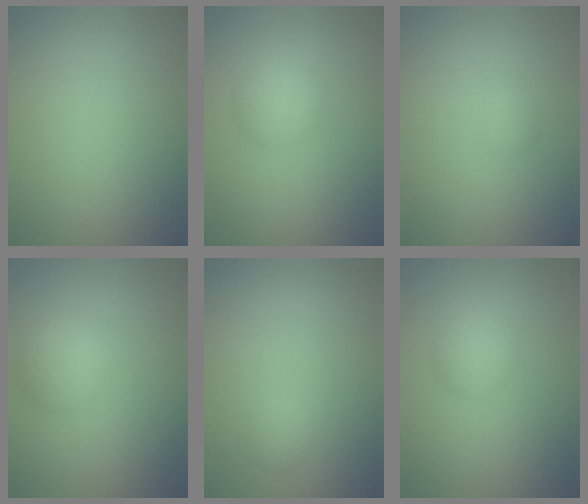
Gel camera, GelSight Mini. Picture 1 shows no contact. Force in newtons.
{"total": 2.5, "press": 2.5, "slide": 0.1}
{"total": 0.7, "press": 0.7, "slide": 0.1}
{"total": 2.7, "press": 2.7, "slide": 0.2}
{"total": 0.9, "press": 0.9, "slide": 0.0}
{"total": 2.2, "press": 2.2, "slide": 0.1}